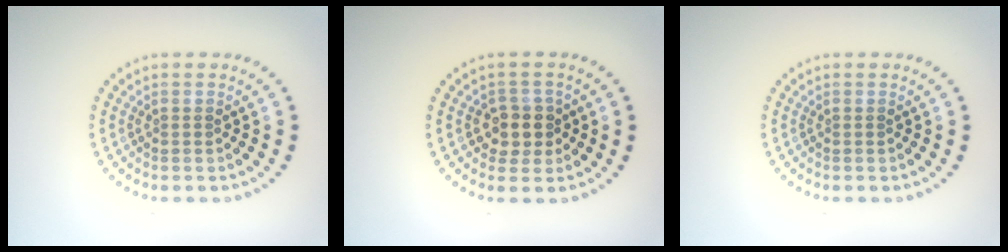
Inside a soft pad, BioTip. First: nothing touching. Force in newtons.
{"total": 2.7, "press": 2.5, "slide": 1.0}
{"total": 0.0}